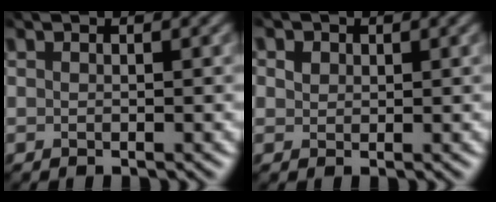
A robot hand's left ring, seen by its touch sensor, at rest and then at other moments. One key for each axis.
{"total": 2.3, "fx": -1.0, "fy": -0.6, "fz": -1.9, "tx": 0.010, "ty": -0.015, "tz": 0.002}